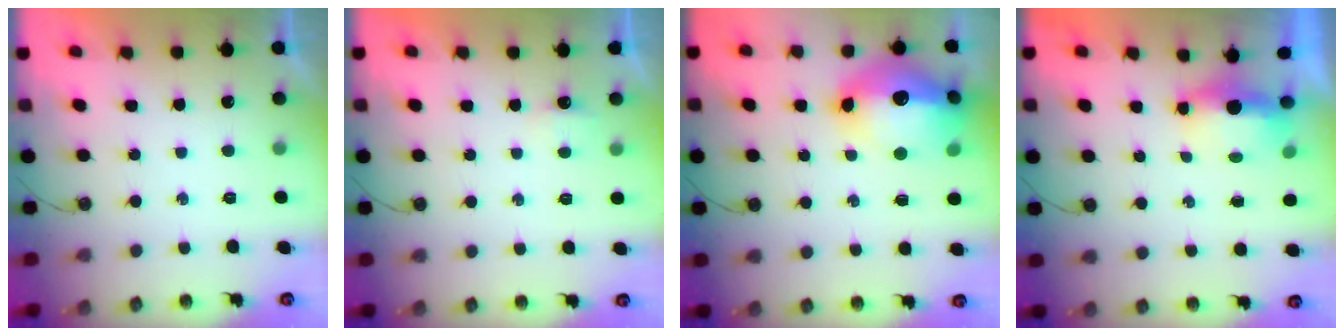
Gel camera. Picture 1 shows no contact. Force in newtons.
{"total": 2.5, "press": 2.4, "slide": 0.5}
{"total": 24.4, "press": 20.8, "slide": 12.8}
{"total": 4.9, "press": 4.8, "slide": 1.0}